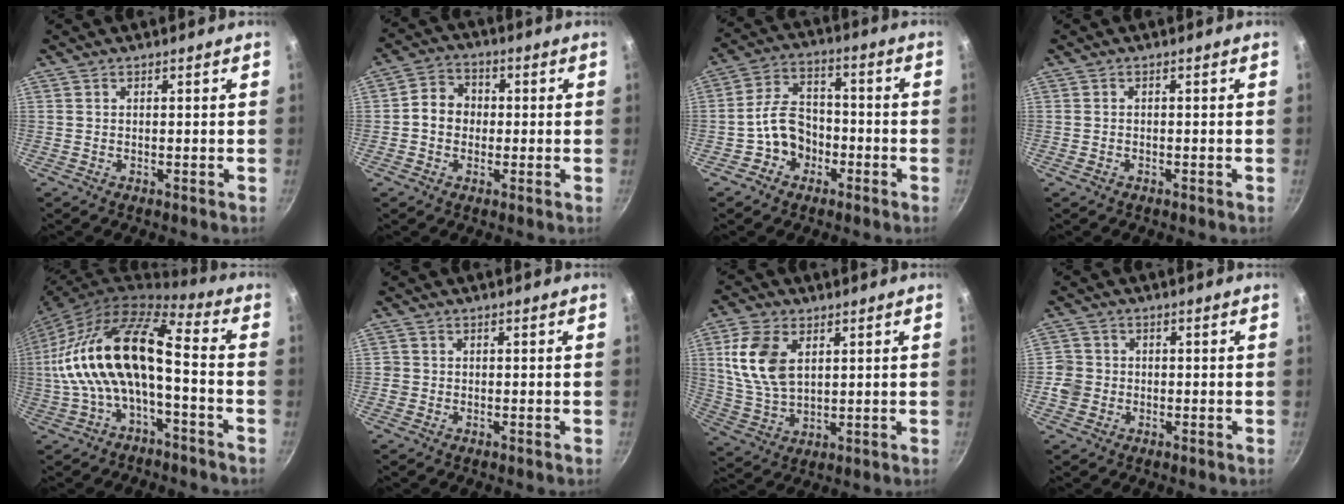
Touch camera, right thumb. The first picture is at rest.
{"total": 6.3, "force": [-0.3, 5.5, 3.1], "torque": [-0.023, 0.016, -0.020]}
{"total": 9.0, "force": [-3.3, 7.0, 4.6], "torque": [-0.047, 0.045, -0.065]}
{"total": 0.9, "force": [-0.5, 0.5, 0.4], "torque": [-0.015, 0.006, -0.011]}
{"total": 18.4, "force": [-2.2, 7.6, 16.6], "torque": [-0.321, 0.052, -0.053]}
{"total": 1.4, "force": [-0.4, 1.3, 0.3], "torque": [-0.002, 0.003, -0.007]}
{"total": 11.8, "force": [3.5, 7.3, 8.6], "torque": [-0.161, -0.014, 0.074]}
{"total": 4.3, "force": [-1.1, 4.0, 1.2], "torque": [-0.004, 0.014, -0.025]}